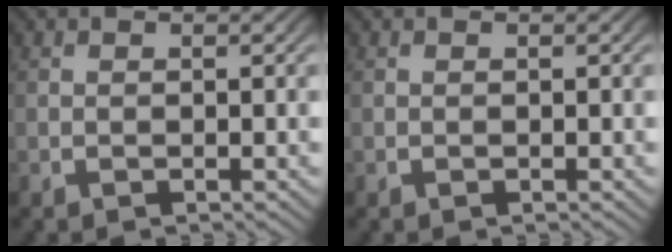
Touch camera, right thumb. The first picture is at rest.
{"total": 0.0}